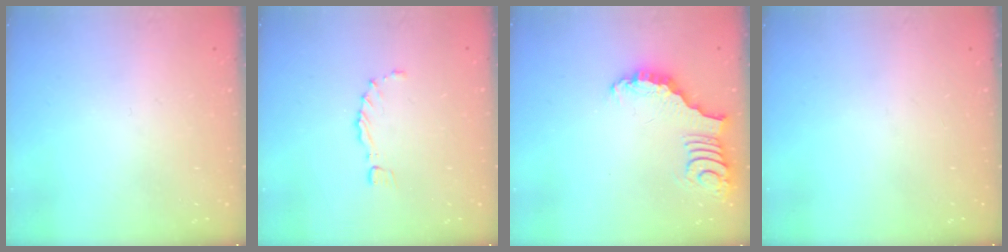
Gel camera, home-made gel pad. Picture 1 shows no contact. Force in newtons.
{"total": 0.9, "press": 0.9, "slide": 0.4}
{"total": 3.4, "press": 3.3, "slide": 0.5}
{"total": 0.0}